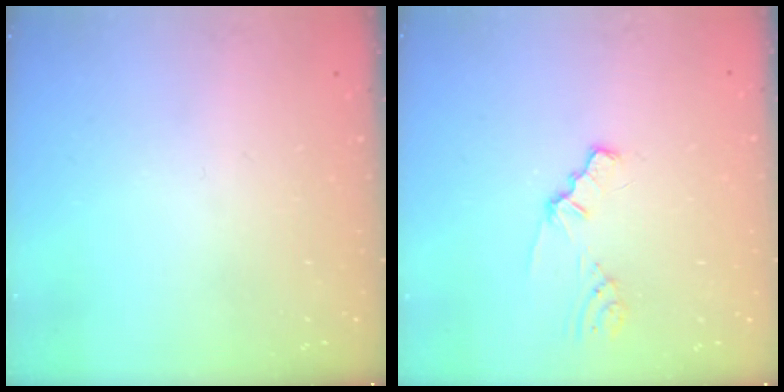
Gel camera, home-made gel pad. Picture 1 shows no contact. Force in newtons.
{"total": 1.1, "press": 1.1, "slide": 0.2}